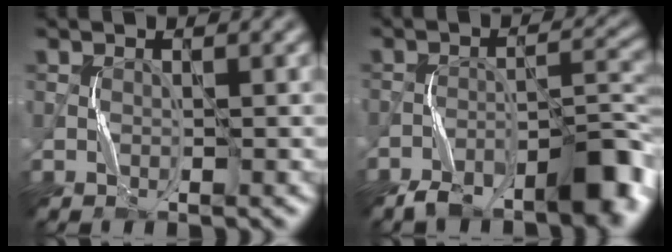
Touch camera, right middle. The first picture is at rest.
{"total": 7.7, "force": [-5.5, 2.4, 4.8], "torque": [-0.064, 0.009, -0.095]}